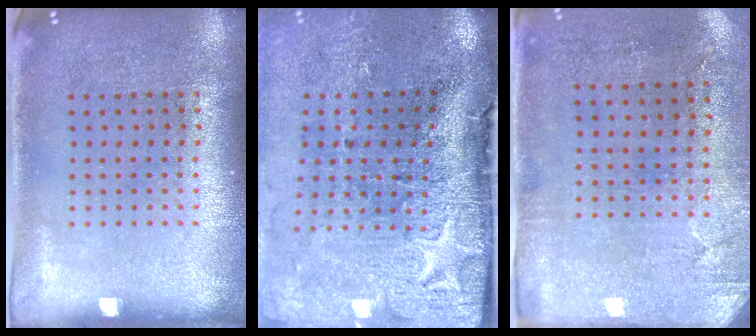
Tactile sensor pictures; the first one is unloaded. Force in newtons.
{"total": 4.9, "press": 3.8, "slide": 3.1}
{"total": 2.8, "press": 2.3, "slide": 1.7}